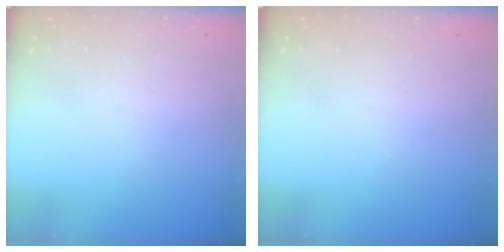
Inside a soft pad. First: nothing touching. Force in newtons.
{"total": 0.0}